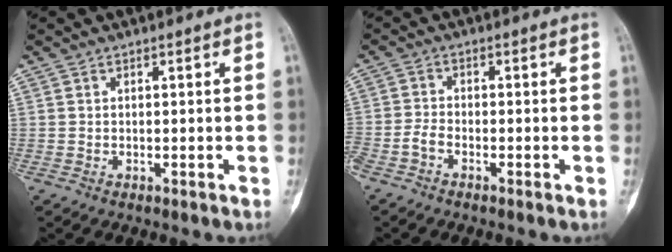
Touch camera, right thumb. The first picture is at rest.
{"total": 2.7, "force": [-1.8, 0.9, 1.7], "torque": [-0.047, 0.009, -0.040]}